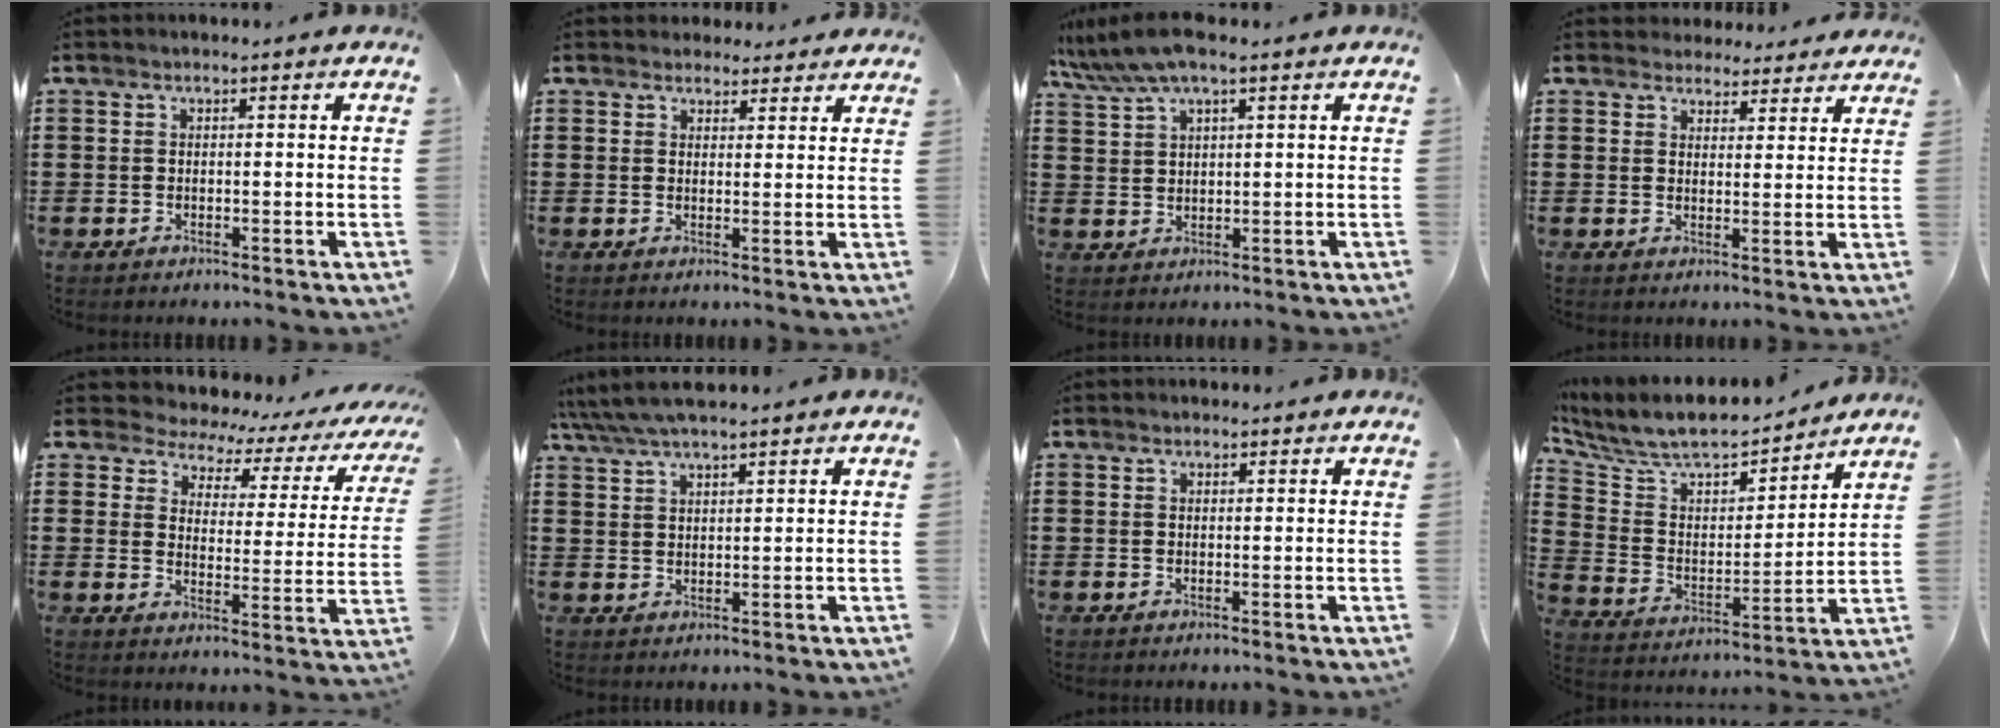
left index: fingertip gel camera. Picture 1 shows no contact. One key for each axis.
{"total": 2.9, "fx": 2.6, "fy": 1.1, "fz": 0.1, "tx": -0.001, "ty": -0.003, "tz": 0.049}
{"total": 5.5, "fx": 4.1, "fy": 1.2, "fz": 3.6, "tx": -0.078, "ty": -0.001, "tz": 0.074}
{"total": 3.6, "fx": 3.4, "fy": 1.1, "fz": 0.1, "tx": -0.014, "ty": -0.005, "tz": 0.065}
{"total": 3.5, "fx": 3.0, "fy": 1.6, "fz": 0.8, "tx": -0.039, "ty": -0.021, "tz": 0.043}
{"total": 4.0, "fx": 3.5, "fy": 0.3, "fz": 2.0, "tx": -0.048, "ty": -0.005, "tz": 0.064}
{"total": 0.6, "fx": 0.6, "fy": 0.2, "fz": 0.1, "tx": -0.003, "ty": 0.002, "tz": 0.012}
{"total": 8.0, "fx": 7.1, "fy": 2.5, "fz": 2.7, "tx": -0.088, "ty": -0.050, "tz": 0.122}